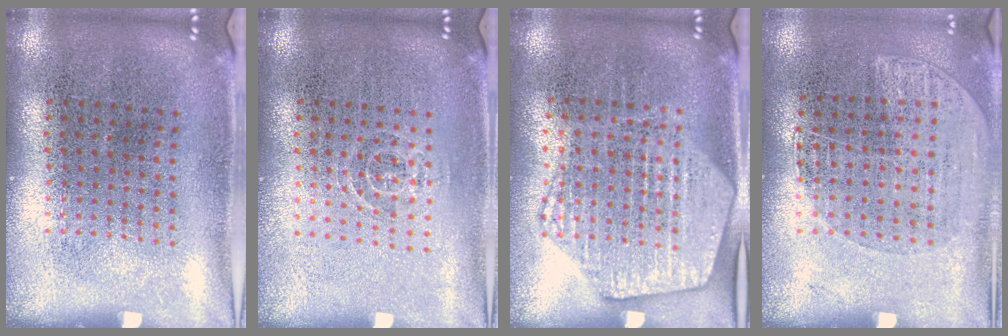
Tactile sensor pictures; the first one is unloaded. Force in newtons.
{"total": 0.8, "press": 0.5, "slide": 0.6}
{"total": 1.9, "press": 1.8, "slide": 0.7}
{"total": 1.1, "press": 1.0, "slide": 0.5}